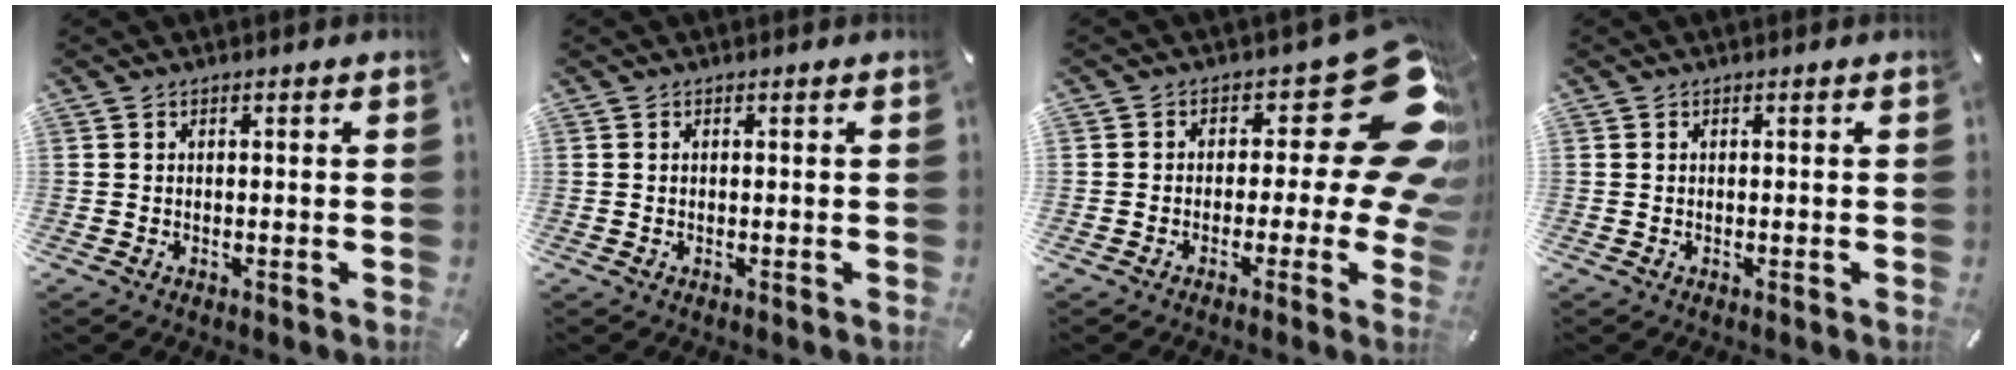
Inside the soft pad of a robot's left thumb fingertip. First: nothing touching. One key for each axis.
{"total": 0.0}
{"total": 24.3, "fx": 7.7, "fy": 11.1, "fz": 20.2, "tx": -0.240, "ty": -0.054, "tz": 0.135}
{"total": 0.0}